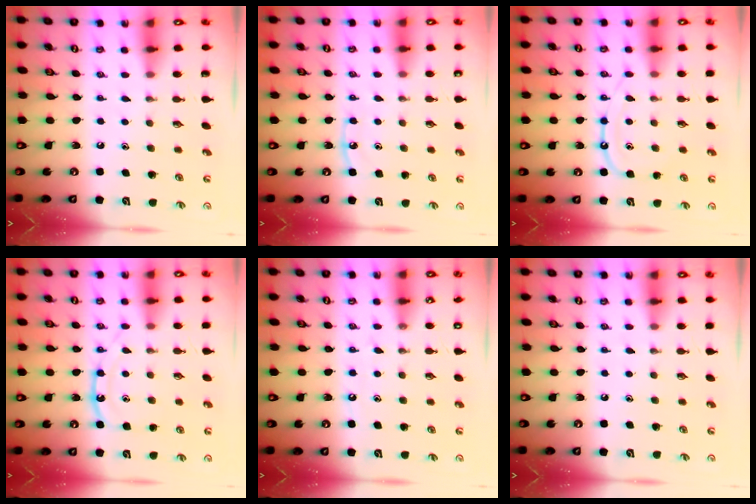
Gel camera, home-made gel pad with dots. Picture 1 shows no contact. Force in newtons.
{"total": 5.1, "press": 5.1, "slide": 0.4}
{"total": 11.7, "press": 11.6, "slide": 1.1}
{"total": 11.6, "press": 11.6, "slide": 1.0}
{"total": 7.7, "press": 7.7, "slide": 0.4}
{"total": 3.3, "press": 3.3, "slide": 0.5}